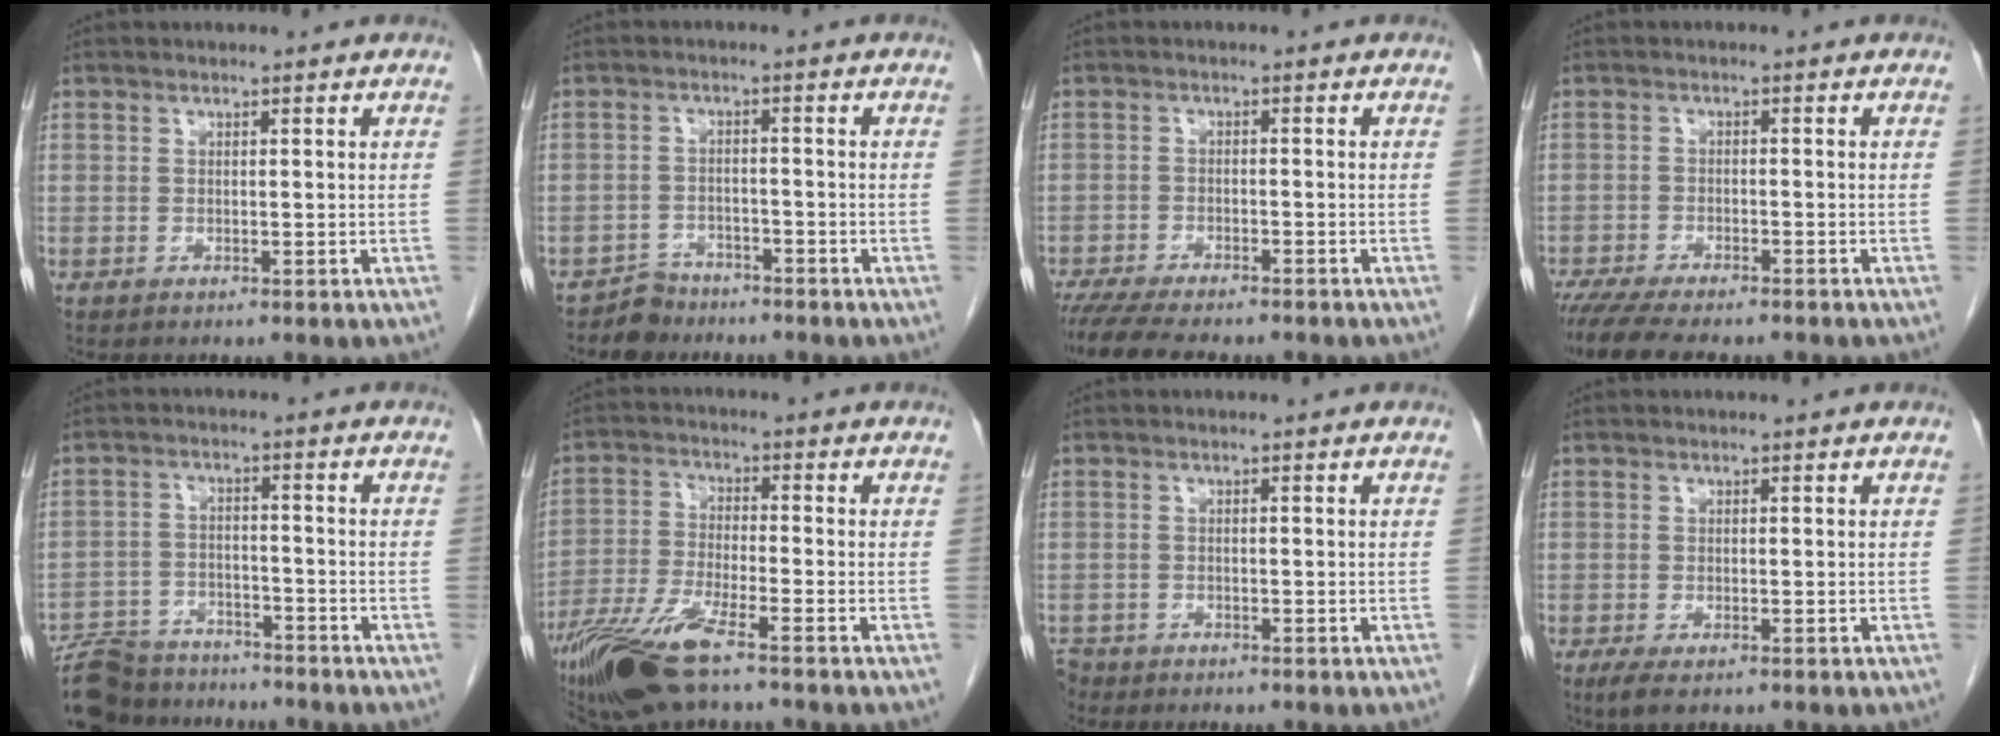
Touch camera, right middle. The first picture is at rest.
{"total": 3.4, "force": [-2.9, 1.8, -0.5], "torque": [0.009, 0.005, -0.048]}
{"total": 11.7, "force": [-10.0, 2.3, 5.5], "torque": [-0.084, -0.011, -0.147]}
{"total": 11.2, "force": [-9.5, 2.3, 5.4], "torque": [-0.084, -0.012, -0.141]}
{"total": 13.5, "force": [-12.1, 4.6, 3.8], "torque": [-0.072, 0.008, -0.184]}
{"total": 10.9, "force": [-7.5, 1.5, 7.7], "torque": [-0.156, -0.025, -0.141]}
{"total": 2.1, "force": [-1.8, 1.0, 0.1], "torque": [-0.003, -0.002, -0.032]}
{"total": 2.4, "force": [-1.4, 0.8, 1.7], "torque": [-0.036, -0.007, -0.020]}